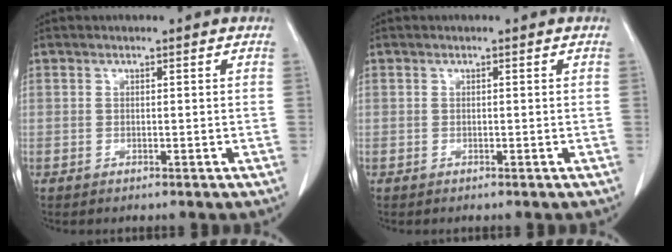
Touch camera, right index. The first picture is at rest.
{"total": 0.0}